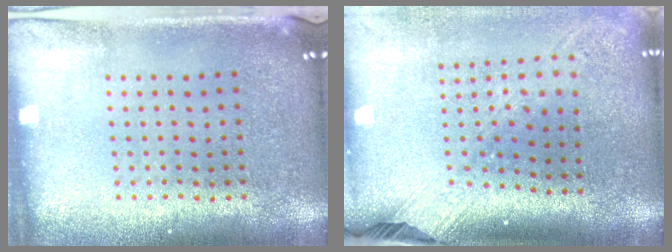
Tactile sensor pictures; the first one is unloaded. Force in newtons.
{"total": 2.4, "press": 1.7, "slide": 1.6}